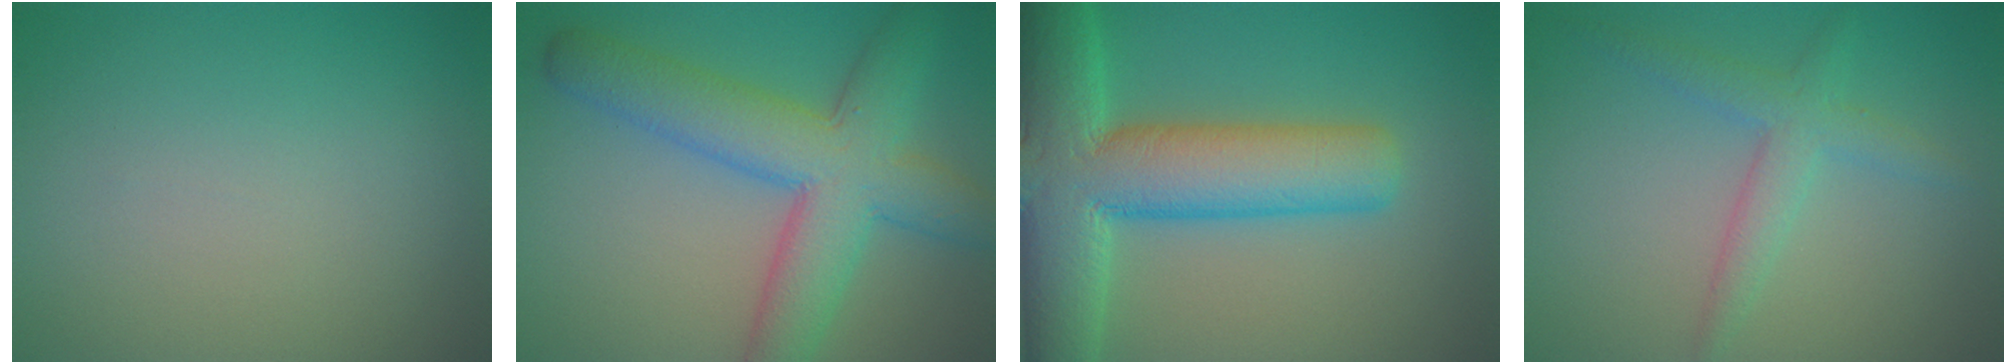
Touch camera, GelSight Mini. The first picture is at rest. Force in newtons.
{"total": 8.1, "press": 8.1, "slide": 0.1}
{"total": 11.6, "press": 11.6, "slide": 0.6}
{"total": 2.6, "press": 2.6, "slide": 0.1}